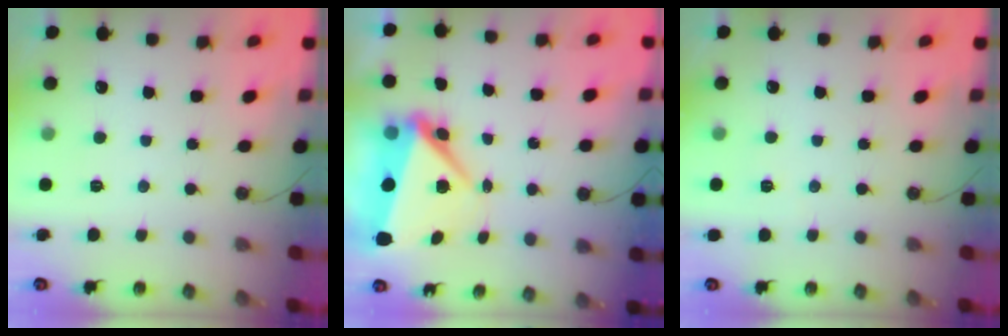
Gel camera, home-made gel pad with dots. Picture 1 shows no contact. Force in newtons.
{"total": 8.0, "press": 8.0, "slide": 1.0}
{"total": 2.5, "press": 1.1, "slide": 2.2}